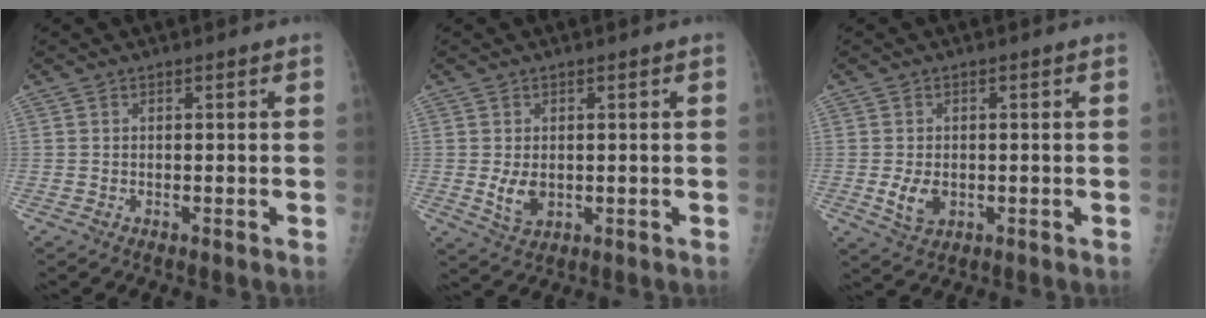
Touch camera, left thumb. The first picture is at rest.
{"total": 4.1, "force": [-0.1, 2.8, 3.0], "torque": [-0.048, -0.009, 0.007]}
{"total": 4.3, "force": [-0.7, 2.9, 3.0], "torque": [-0.052, -0.006, -0.006]}